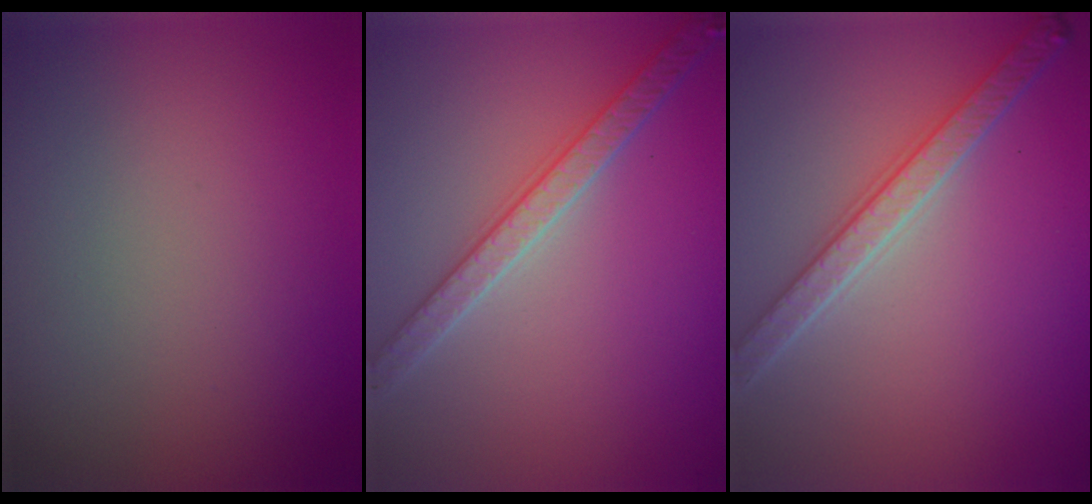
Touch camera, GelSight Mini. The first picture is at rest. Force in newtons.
{"total": 3.3, "press": 3.2, "slide": 0.6}
{"total": 4.2, "press": 3.5, "slide": 2.3}